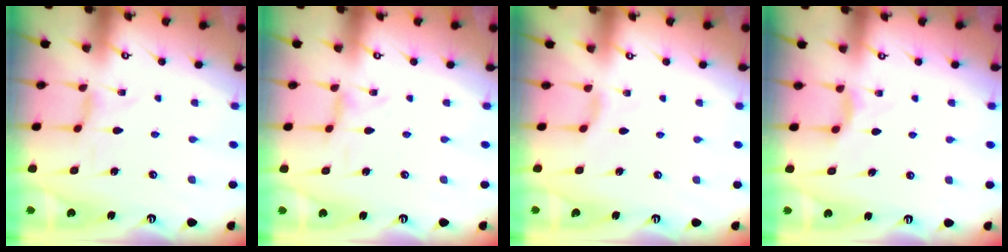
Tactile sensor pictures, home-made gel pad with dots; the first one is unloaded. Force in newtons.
{"total": 0.0}
{"total": 1.9, "press": 1.8, "slide": 0.5}
{"total": 4.7, "press": 4.7, "slide": 0.6}